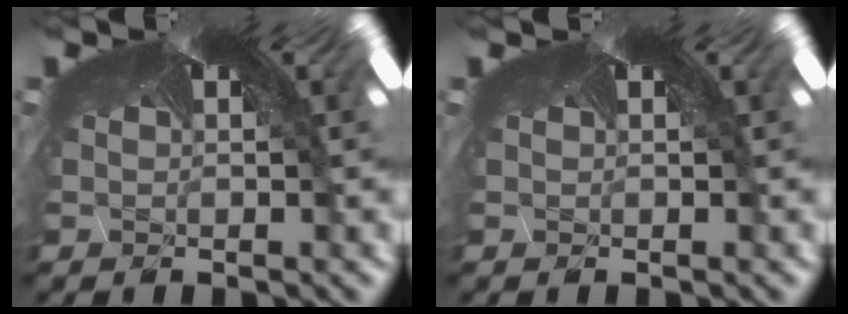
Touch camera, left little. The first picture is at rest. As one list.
[{"total": 0.0}]